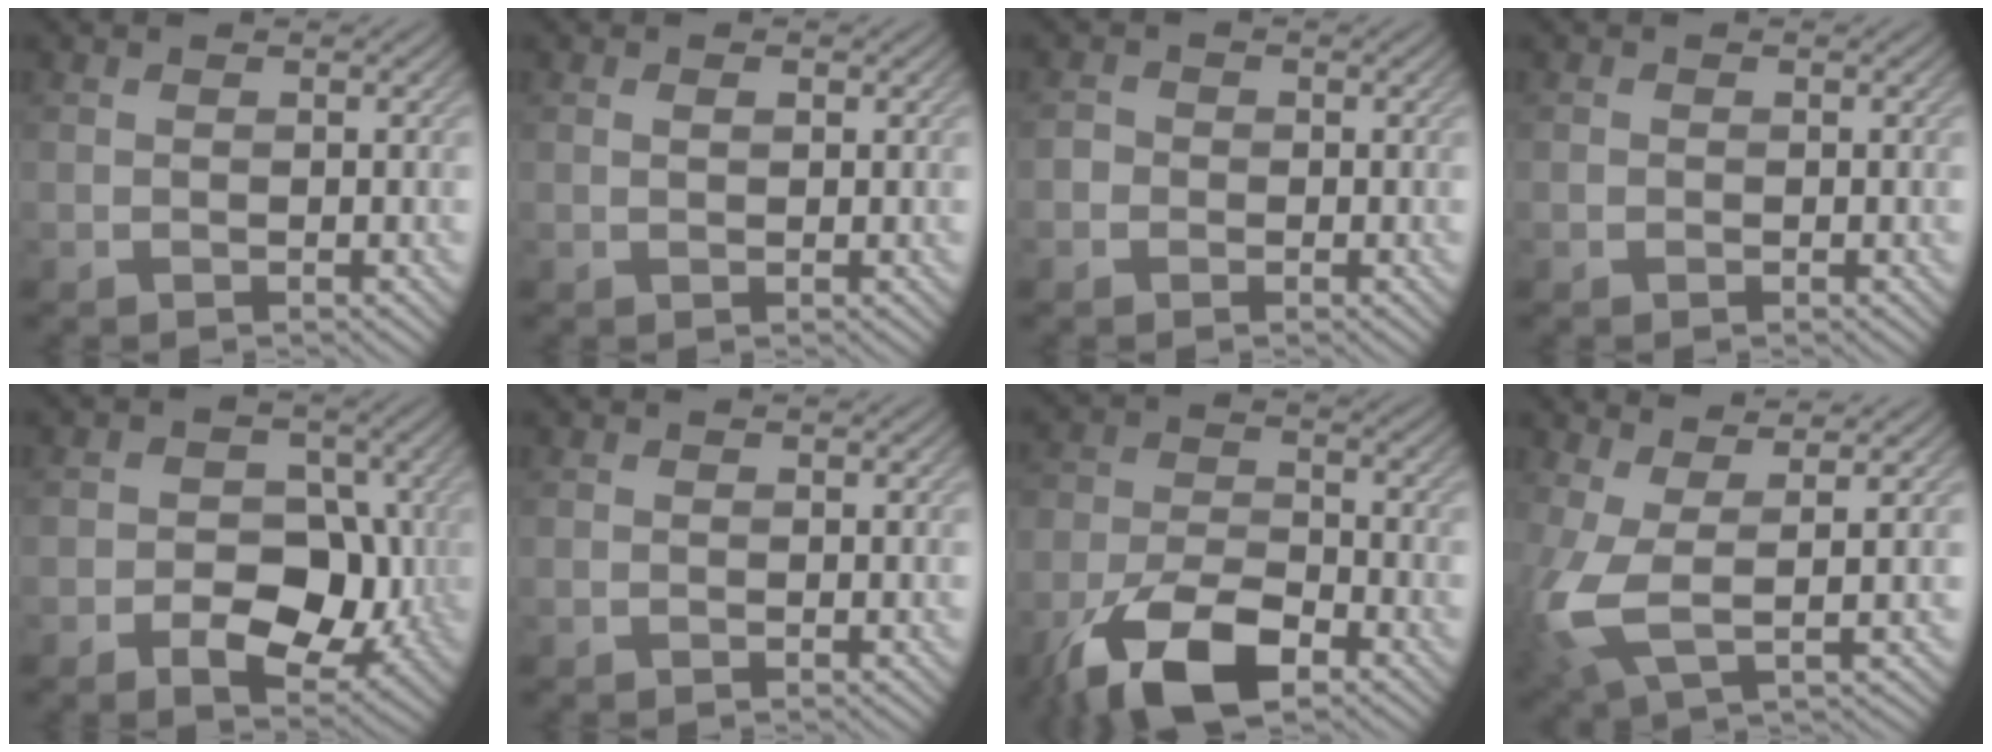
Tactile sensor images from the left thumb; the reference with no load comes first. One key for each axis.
{"total": 0.9, "fx": 0.3, "fy": 0.4, "fz": 0.7, "tx": -0.009, "ty": -0.001, "tz": 0.006}
{"total": 1.1, "fx": -0.4, "fy": 1.0, "fz": 0.1, "tx": 0.007, "ty": 0.005, "tz": -0.013}
{"total": 0.0}
{"total": 7.5, "fx": -2.1, "fy": 5.3, "fz": 4.9, "tx": -0.060, "ty": -0.007, "tz": -0.044}
{"total": 0.0}
{"total": 11.5, "fx": -7.1, "fy": 5.2, "fz": 7.5, "tx": -0.151, "ty": -0.011, "tz": -0.144}
{"total": 6.2, "fx": 0.7, "fy": 2.0, "fz": 5.8, "tx": -0.146, "ty": 0.003, "tz": 0.008}